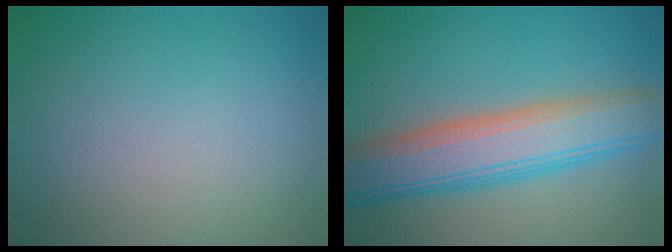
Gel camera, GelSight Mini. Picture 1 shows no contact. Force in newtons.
{"total": 7.8, "press": 7.8, "slide": 0.5}